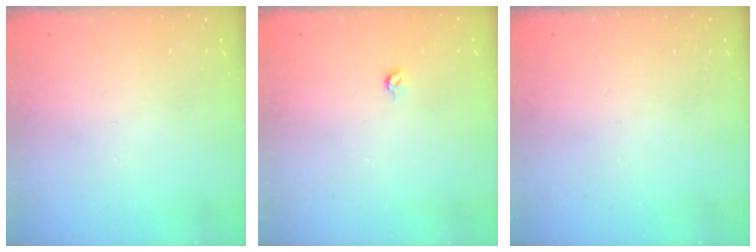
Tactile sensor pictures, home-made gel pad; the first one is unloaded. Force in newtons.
{"total": 3.6, "press": 3.6, "slide": 0.7}
{"total": 0.0}